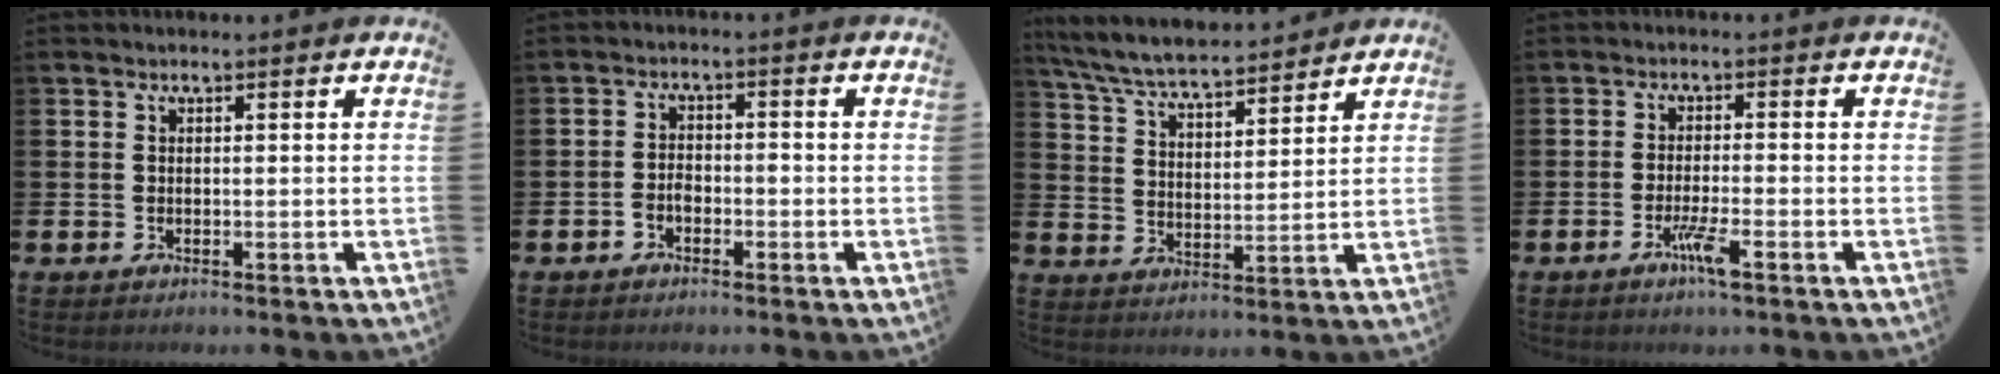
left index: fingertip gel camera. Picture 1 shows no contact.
{"total": 1.9, "force": [-1.2, 1.1, 1.0], "torque": [-0.012, 0.002, -0.027]}
{"total": 7.1, "force": [6.8, 0.8, 1.9], "torque": [-0.061, -0.041, 0.120]}
{"total": 3.3, "force": [-1.9, 0.3, 2.7], "torque": [-0.055, -0.004, -0.033]}